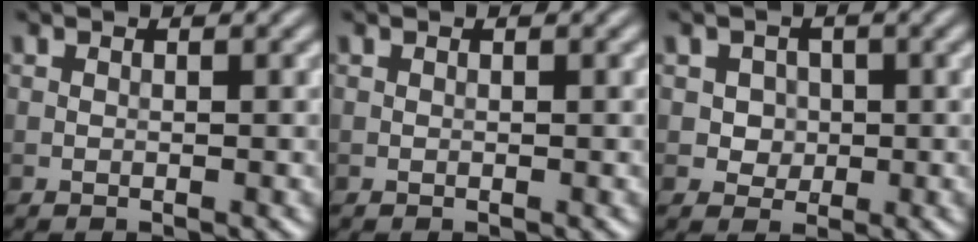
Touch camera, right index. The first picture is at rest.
{"total": 0.0}
{"total": 2.4, "force": [0.4, 2.2, 1.0], "torque": [-0.006, 0.000, 0.010]}